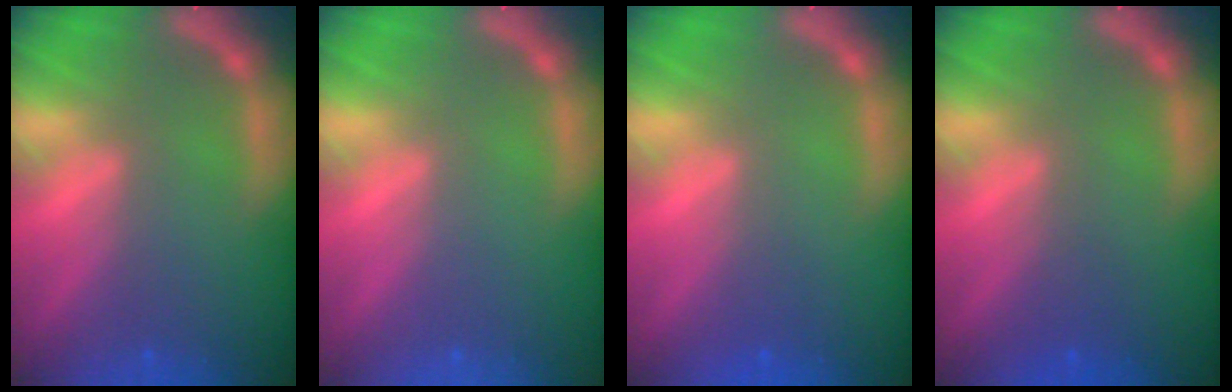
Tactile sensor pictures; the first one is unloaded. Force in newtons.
{"total": 0.0}
{"total": 0.9}
{"total": 1.5}